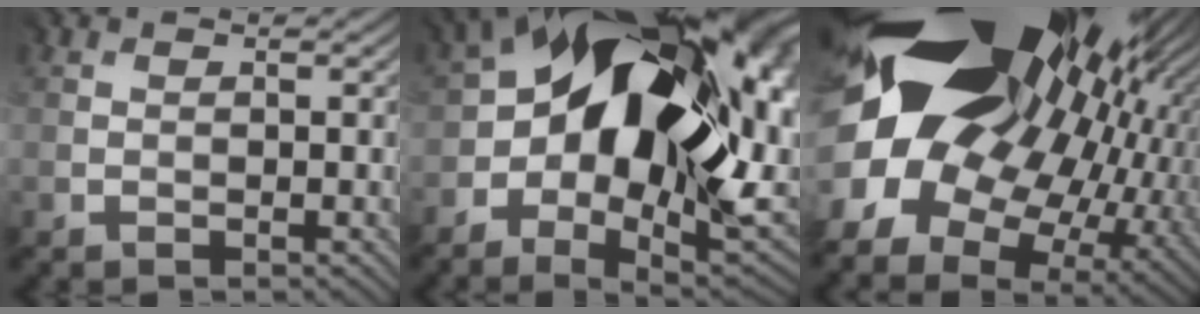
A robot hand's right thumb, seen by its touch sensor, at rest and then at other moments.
{"total": 22.1, "force": [2.2, 13.8, 17.1], "torque": [-0.287, -0.022, 0.057]}
{"total": 22.4, "force": [4.4, 15.7, 15.4], "torque": [-0.312, -0.036, 0.084]}